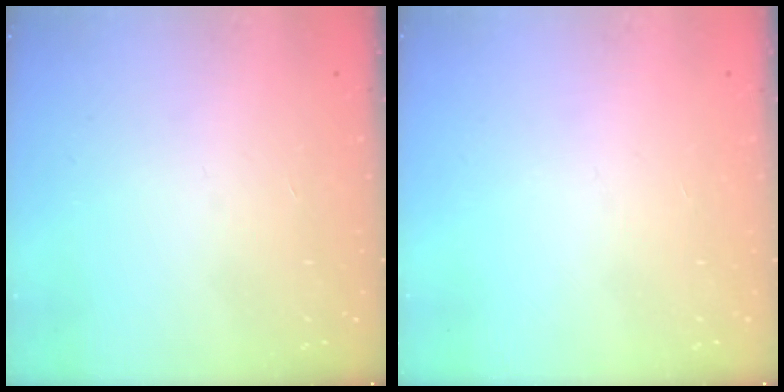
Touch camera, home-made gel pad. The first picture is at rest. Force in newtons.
{"total": 0.0}